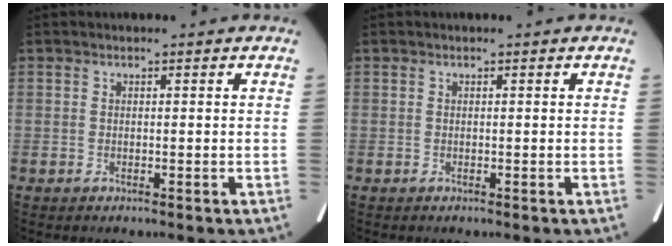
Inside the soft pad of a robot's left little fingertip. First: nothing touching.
{"total": 0.0}